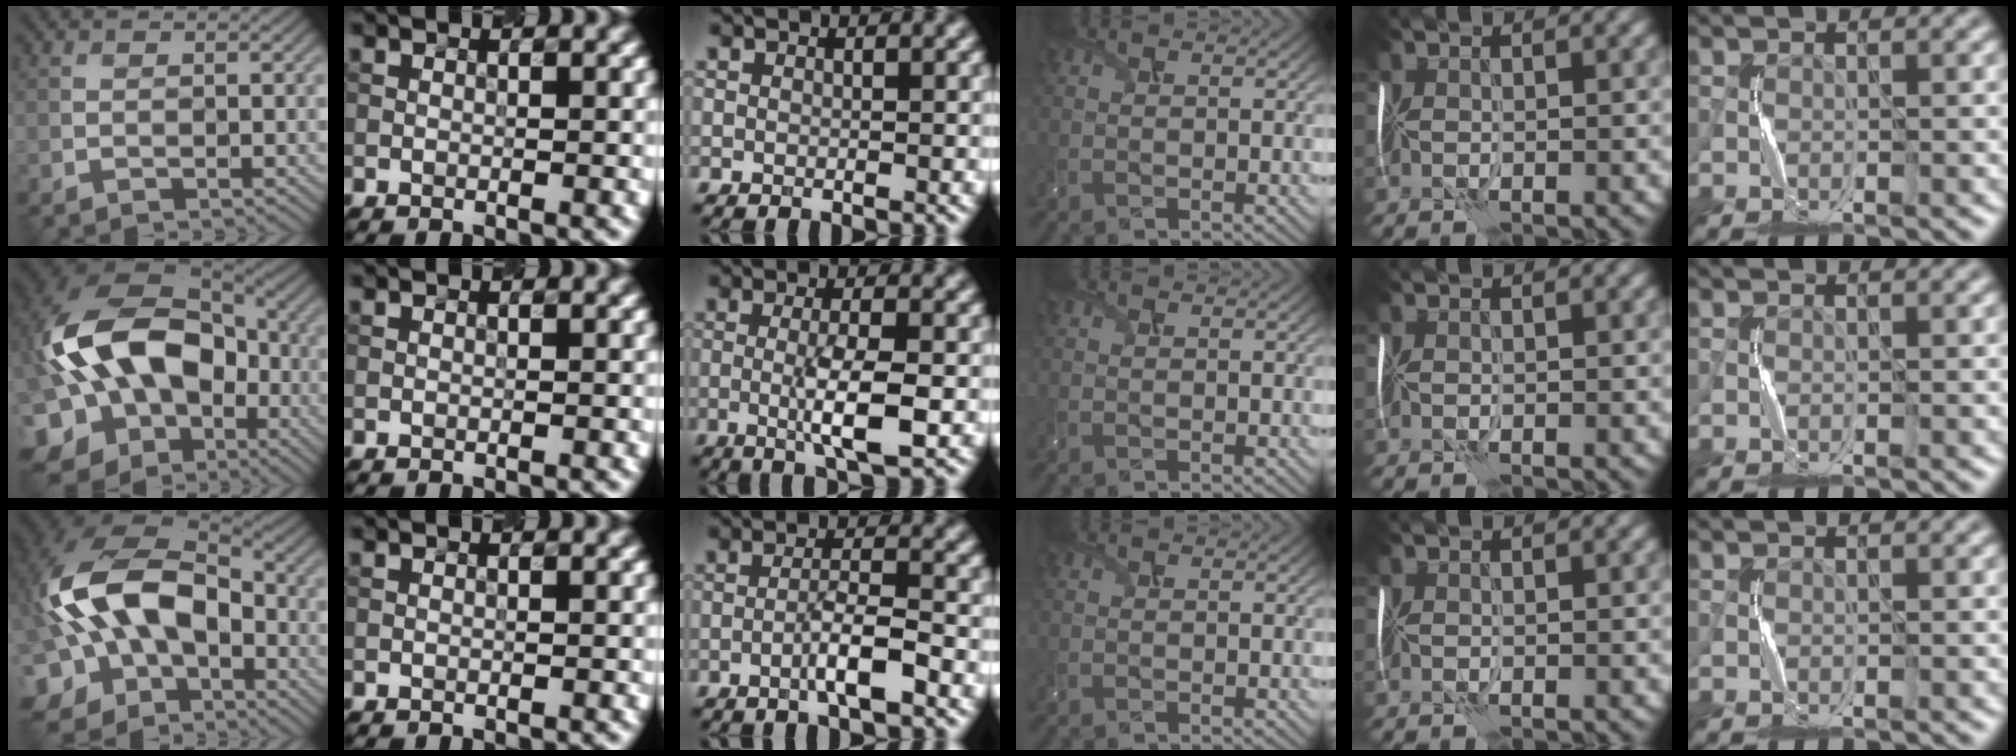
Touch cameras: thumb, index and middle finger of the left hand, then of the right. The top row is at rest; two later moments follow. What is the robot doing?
{"motion": "shake", "object": "handbell"}